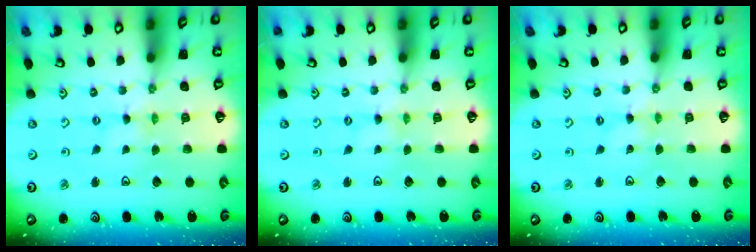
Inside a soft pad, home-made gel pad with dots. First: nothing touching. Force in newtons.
{"total": 0.0}
{"total": 0.0}